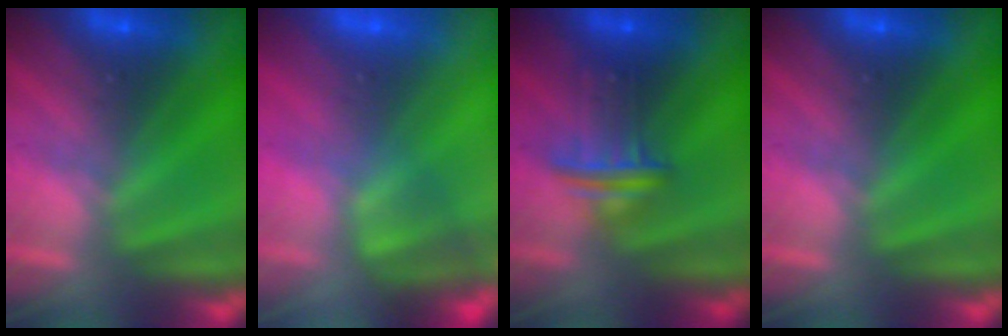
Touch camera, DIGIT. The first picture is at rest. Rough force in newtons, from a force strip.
{"total": 3.5}
{"total": 3.0}
{"total": 0.0}